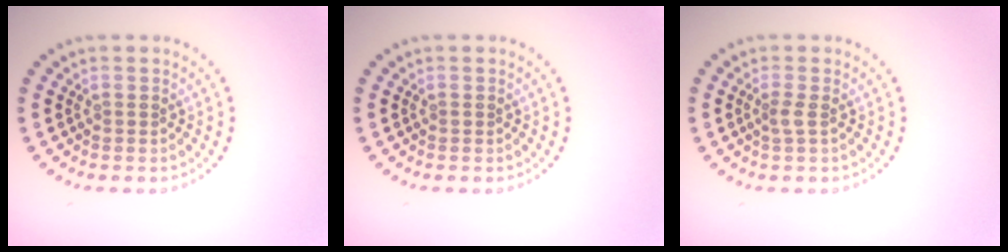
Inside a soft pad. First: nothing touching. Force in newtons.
{"total": 0.0}
{"total": 0.9, "press": 0.6, "slide": 0.7}